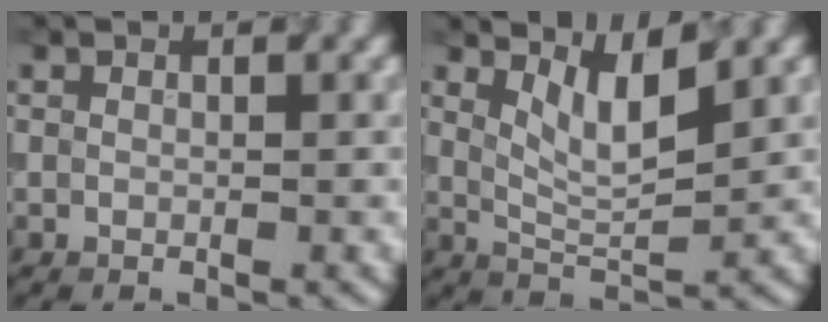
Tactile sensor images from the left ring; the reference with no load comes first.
{"total": 3.7, "force": [2.2, 0.9, 2.8], "torque": [-0.058, -0.007, 0.045]}